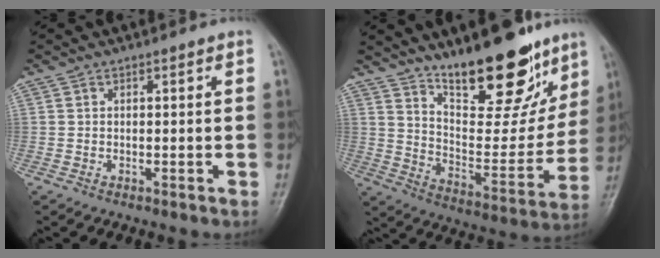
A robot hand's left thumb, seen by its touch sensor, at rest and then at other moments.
{"total": 21.3, "force": [14.7, 8.1, 13.1], "torque": [-0.136, -0.093, 0.236]}